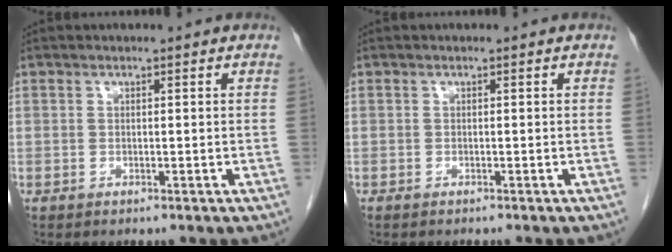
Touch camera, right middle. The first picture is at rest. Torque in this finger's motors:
{"motor_torque": [0.06, -0.04, 0.00, 0.01]}